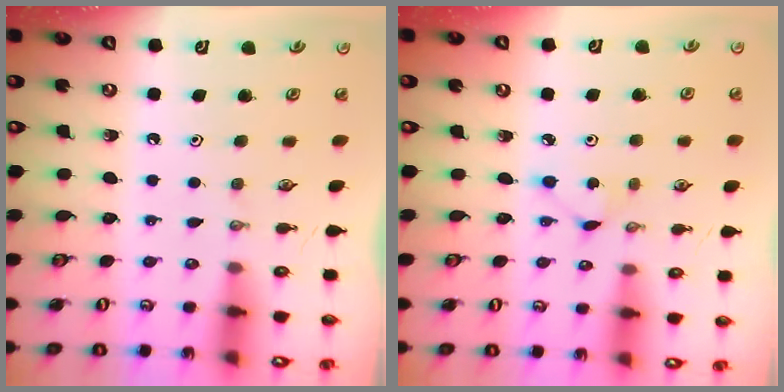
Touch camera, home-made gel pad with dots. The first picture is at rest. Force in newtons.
{"total": 3.4, "press": 3.3, "slide": 0.4}